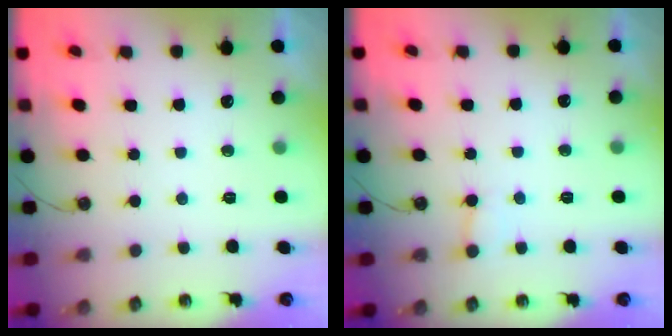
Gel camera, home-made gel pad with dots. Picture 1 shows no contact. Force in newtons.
{"total": 5.9, "press": 5.8, "slide": 0.6}